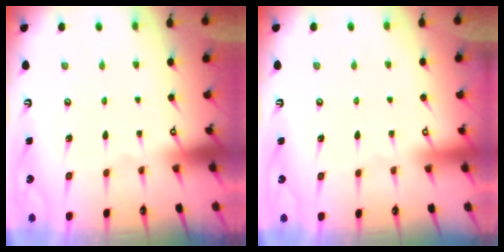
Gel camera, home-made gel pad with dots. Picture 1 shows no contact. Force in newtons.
{"total": 3.9, "press": 3.9, "slide": 0.1}